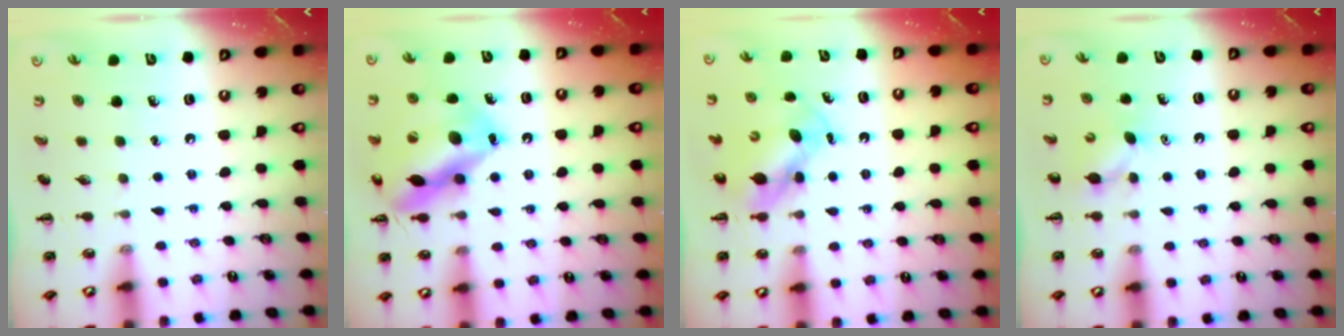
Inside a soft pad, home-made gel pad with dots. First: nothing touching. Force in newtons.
{"total": 16.5, "press": 16.3, "slide": 2.4}
{"total": 6.0, "press": 5.9, "slide": 1.0}
{"total": 4.1, "press": 3.9, "slide": 1.0}